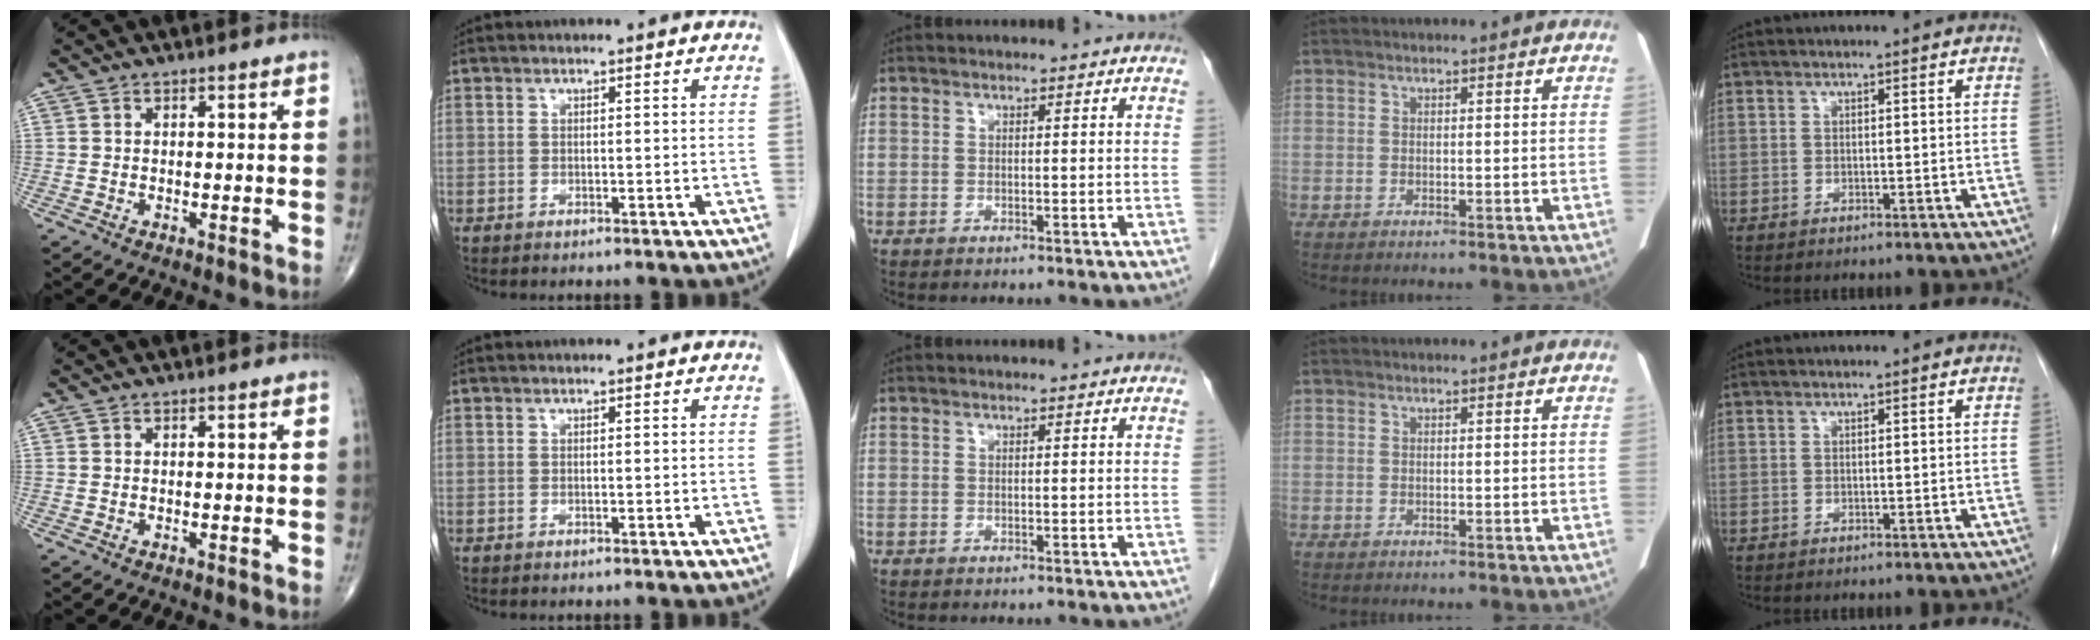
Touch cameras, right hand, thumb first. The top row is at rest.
{}